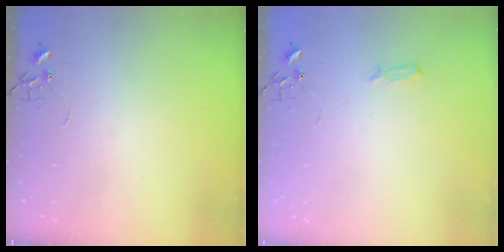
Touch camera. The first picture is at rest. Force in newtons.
{"total": 4.0, "press": 4.0, "slide": 0.6}